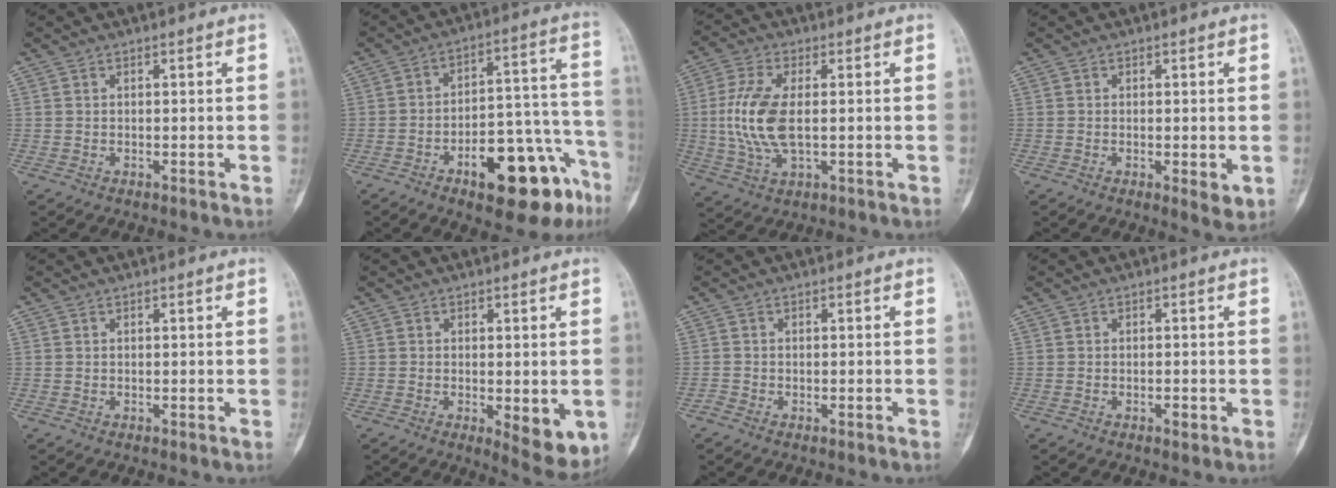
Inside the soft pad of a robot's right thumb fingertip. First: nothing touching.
{"total": 18.6, "force": [-10.1, 7.2, 13.9], "torque": [-0.140, 0.091, -0.136]}
{"total": 11.1, "force": [0.1, 5.2, 9.9], "torque": [-0.217, -0.002, 0.003]}
{"total": 2.4, "force": [-0.4, 0.7, 2.2], "torque": [-0.036, -0.009, -0.009]}
{"total": 0.0}
{"total": 7.7, "force": [-1.8, 2.9, 6.9], "torque": [-0.082, -0.018, -0.020]}
{"total": 0.8, "force": [-0.8, -0.1, 0.1], "torque": [-0.011, 0.003, -0.020]}
{"total": 1.1, "force": [-0.5, 0.4, 0.8], "torque": [-0.012, 0.002, -0.009]}